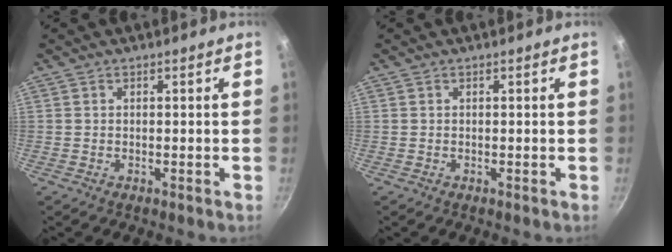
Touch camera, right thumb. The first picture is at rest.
{"total": 0.0}